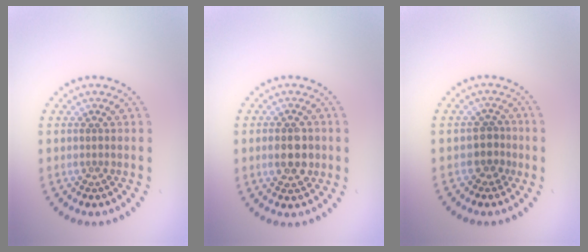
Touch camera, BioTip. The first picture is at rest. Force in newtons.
{"total": 3.0, "press": 3.0, "slide": 0.1}
{"total": 2.0, "press": 1.4, "slide": 1.4}